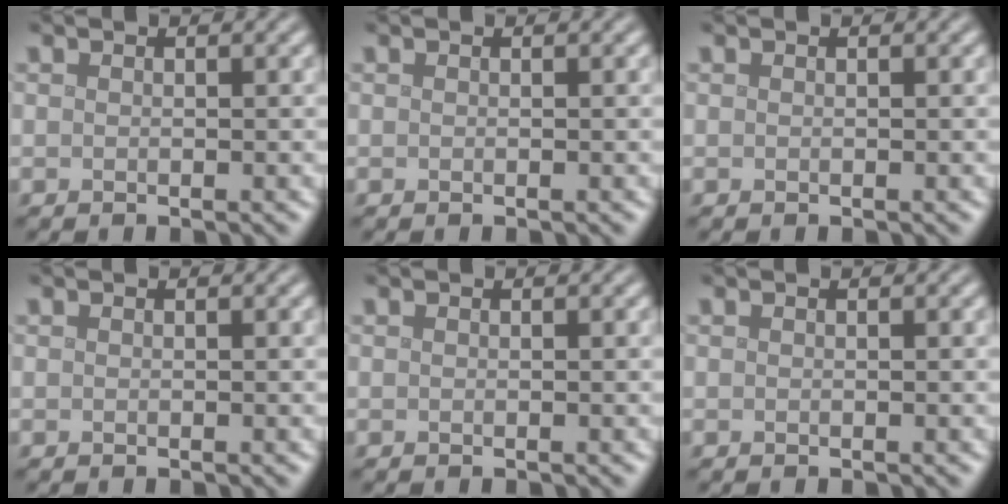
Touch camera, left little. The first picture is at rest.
{"total": 0.0}
{"total": 0.0}
{"total": 0.0}
{"total": 0.0}
{"total": 0.0}